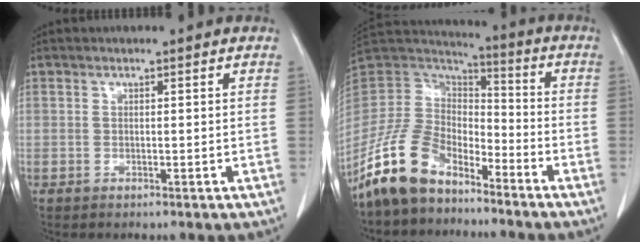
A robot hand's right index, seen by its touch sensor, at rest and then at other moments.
{"total": 12.8, "force": [-9.5, 6.2, 5.8], "torque": [-0.137, 0.020, -0.191]}